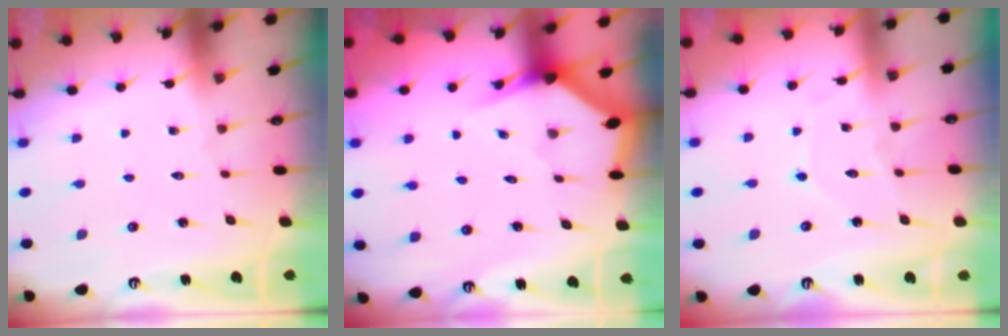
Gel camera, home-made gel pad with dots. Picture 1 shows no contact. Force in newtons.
{"total": 2.9, "press": 2.9, "slide": 0.2}
{"total": 5.2, "press": 5.2, "slide": 0.7}